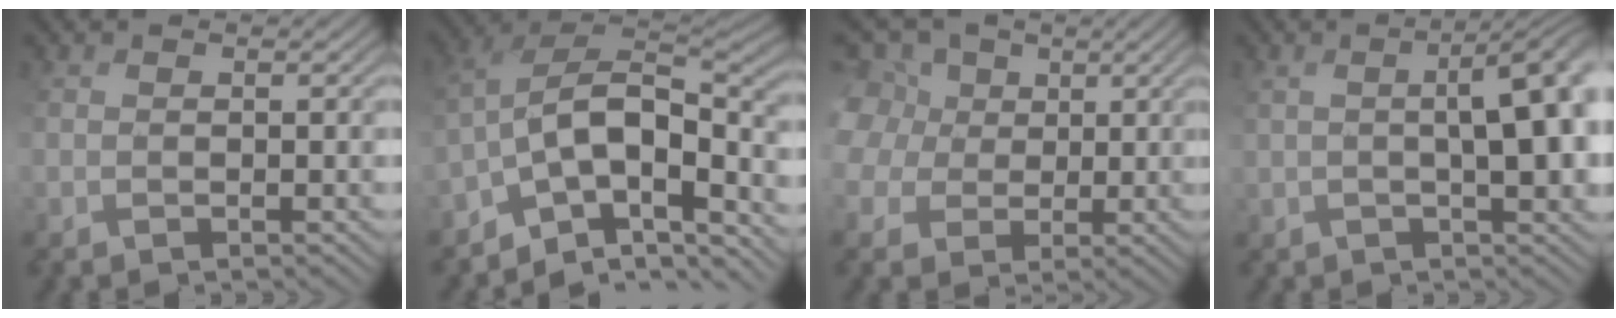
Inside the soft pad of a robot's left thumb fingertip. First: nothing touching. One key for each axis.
{"total": 10.9, "fx": -5.8, "fy": 4.9, "fz": 7.8, "tx": -0.149, "ty": 0.021, "tz": -0.107}
{"total": 9.1, "fx": 2.6, "fy": 8.0, "fz": 3.3, "tx": -0.156, "ty": 0.019, "tz": 0.042}
{"total": 7.0, "fx": 0.8, "fy": 2.2, "fz": 6.6, "tx": -0.072, "ty": 0.014, "tz": 0.019}